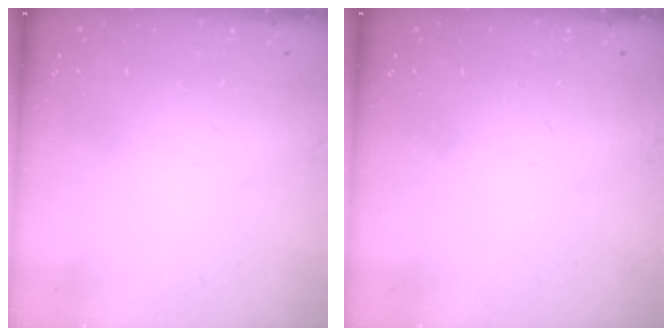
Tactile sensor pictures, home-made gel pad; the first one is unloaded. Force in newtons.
{"total": 0.0}